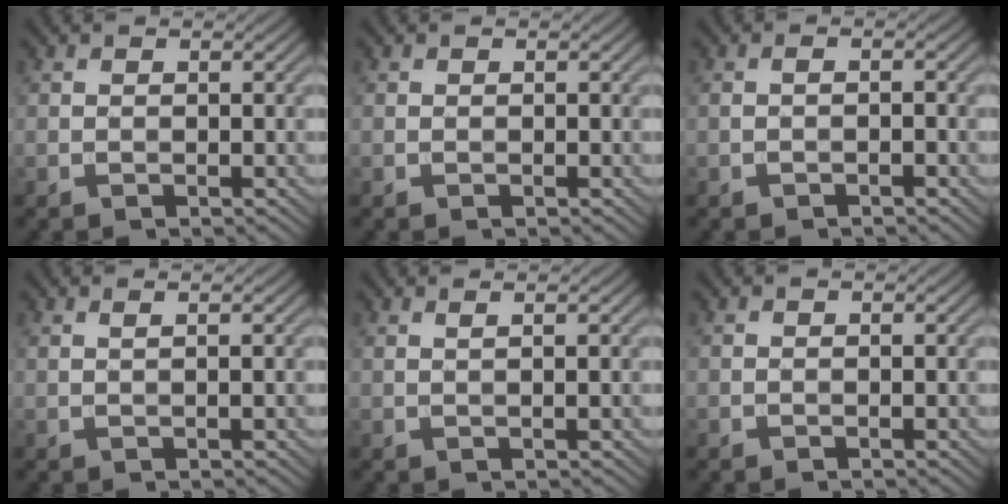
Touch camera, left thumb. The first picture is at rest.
{"total": 0.0}
{"total": 1.0, "force": [-0.6, 0.2, 0.8], "torque": [-0.015, 0.004, -0.015]}
{"total": 1.4, "force": [0.7, 0.2, 1.2], "torque": [-0.016, 0.003, 0.006]}
{"total": 1.8, "force": [1.0, 0.4, 1.5], "torque": [-0.019, 0.003, 0.005]}
{"total": 0.0}